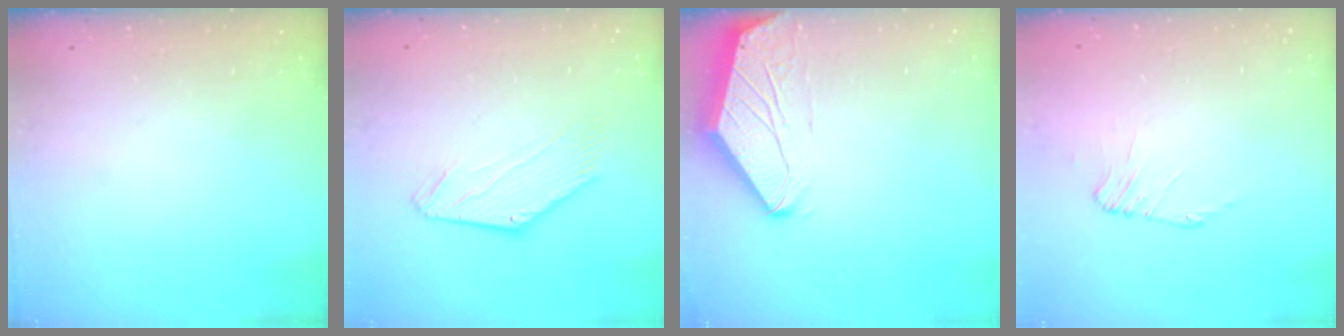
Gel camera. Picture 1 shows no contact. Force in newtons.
{"total": 2.3, "press": 2.3, "slide": 0.2}
{"total": 0.0}
{"total": 1.1, "press": 1.1, "slide": 0.3}